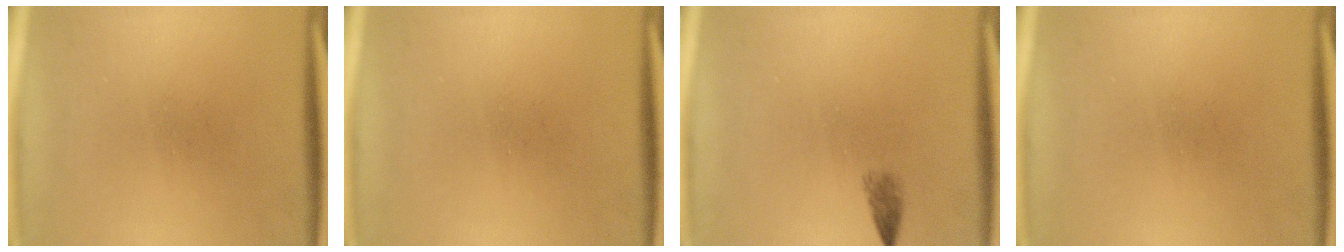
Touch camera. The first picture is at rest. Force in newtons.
{"total": 0.0}
{"total": 1.3}
{"total": 0.0}